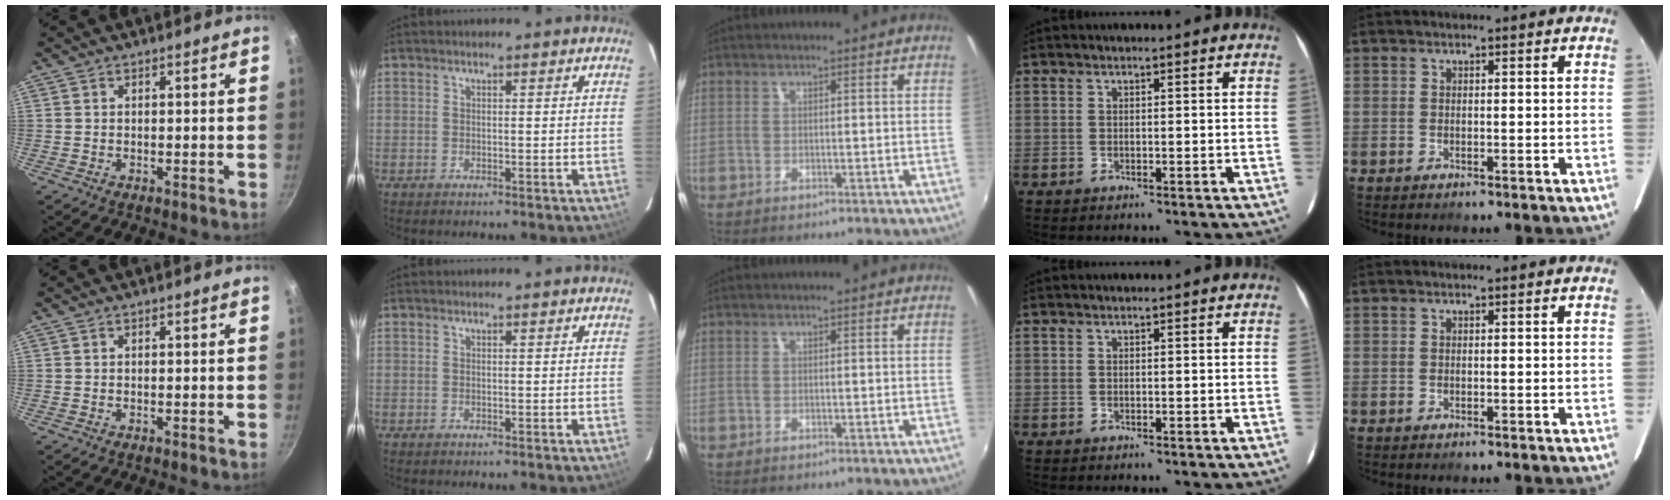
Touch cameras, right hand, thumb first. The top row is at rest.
{}